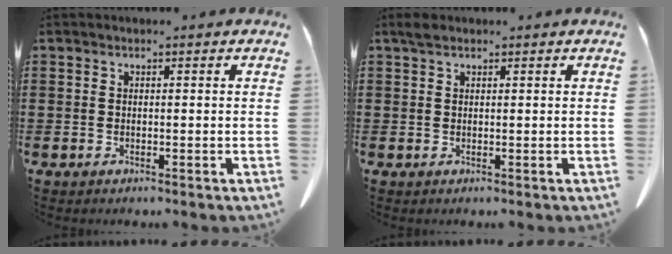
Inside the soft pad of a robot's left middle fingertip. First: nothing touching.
{"total": 1.3, "force": [0.9, 0.7, 0.7], "torque": [-0.017, 0.003, 0.018]}